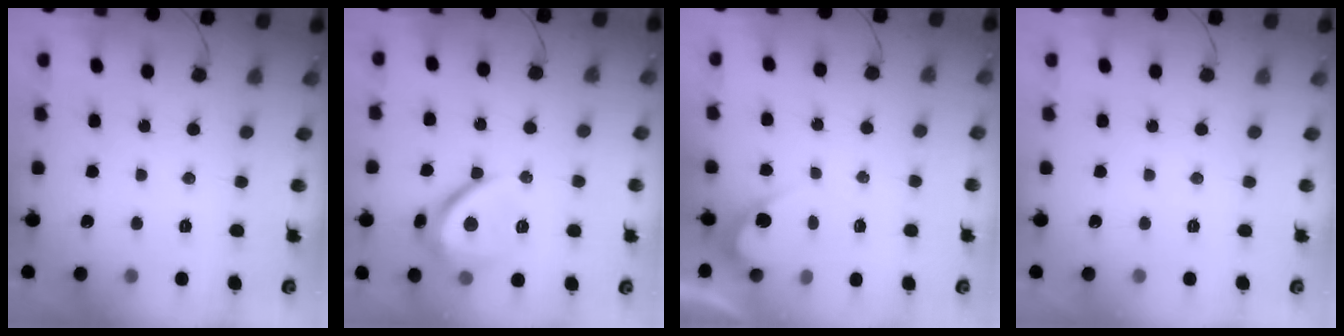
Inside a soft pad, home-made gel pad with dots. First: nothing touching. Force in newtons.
{"total": 9.6, "press": 9.6, "slide": 0.9}
{"total": 3.1, "press": 3.1, "slide": 0.2}
{"total": 0.0}